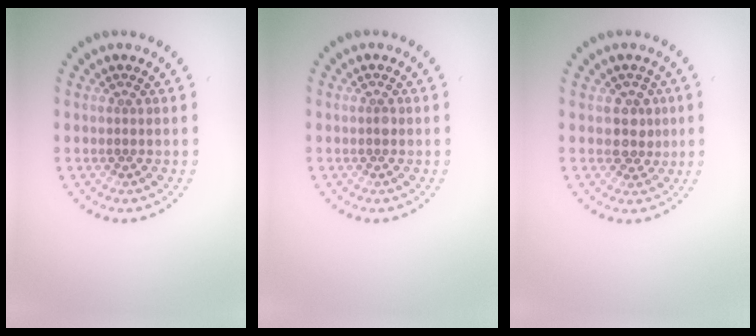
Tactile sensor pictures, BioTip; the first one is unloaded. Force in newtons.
{"total": 0.5, "press": 0.5, "slide": 0.1}
{"total": 2.1, "press": 1.8, "slide": 1.0}